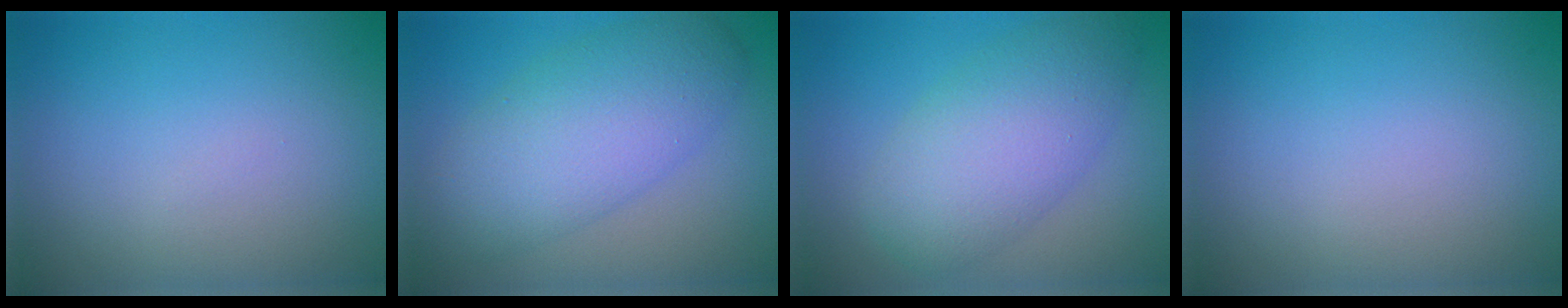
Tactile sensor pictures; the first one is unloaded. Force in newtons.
{"total": 7.0, "press": 7.0, "slide": 0.3}
{"total": 6.5, "press": 6.5, "slide": 0.1}
{"total": 0.0}